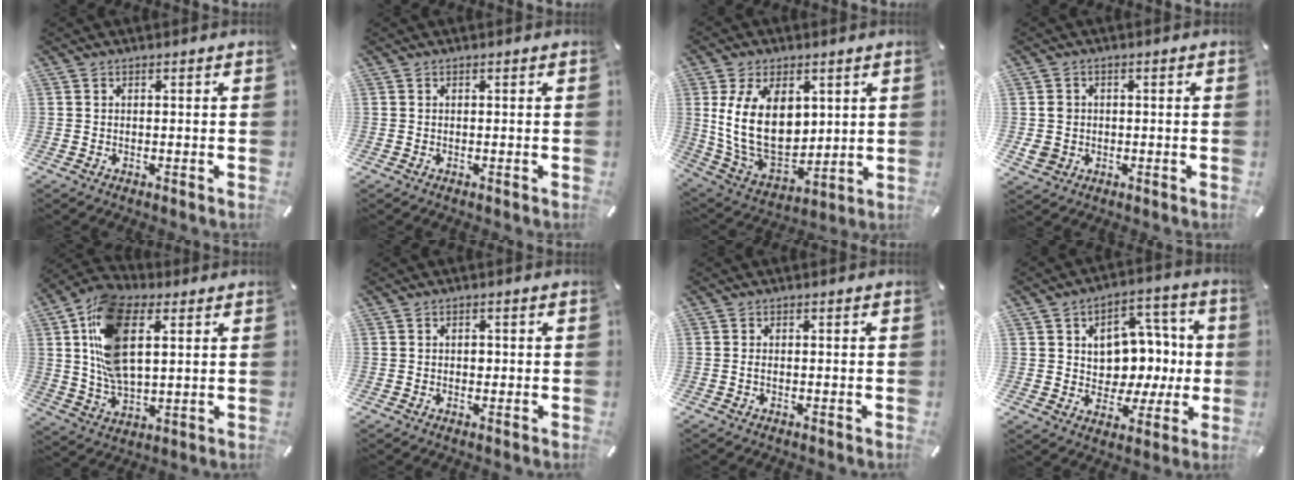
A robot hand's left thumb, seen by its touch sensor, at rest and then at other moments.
{"total": 0.0}
{"total": 17.2, "force": [3.4, 11.7, 12.2], "torque": [-0.249, -0.020, 0.064]}
{"total": 3.9, "force": [-0.2, 3.8, 0.9], "torque": [-0.020, 0.001, -0.004]}
{"total": 16.7, "force": [5.4, 9.7, 12.5], "torque": [-0.282, -0.005, 0.095]}
{"total": 0.6, "force": [0.0, 0.5, 0.3], "torque": [-0.007, 0.000, -0.001]}
{"total": 0.7, "force": [-0.2, 0.2, 0.6], "torque": [-0.013, -0.002, -0.004]}
{"total": 10.9, "force": [1.1, 9.9, 4.6], "torque": [-0.049, -0.021, 0.026]}